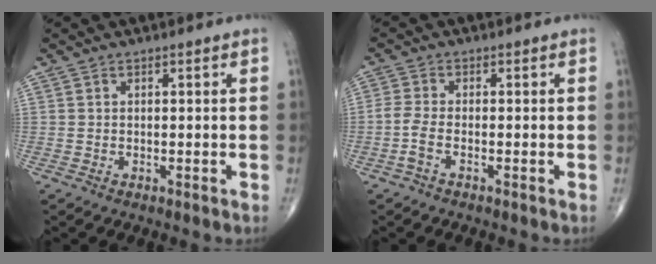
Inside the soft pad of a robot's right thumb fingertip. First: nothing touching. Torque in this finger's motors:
{"motor_torque": [-0.10, 0.33, 0.79, -0.35, 0.25]}